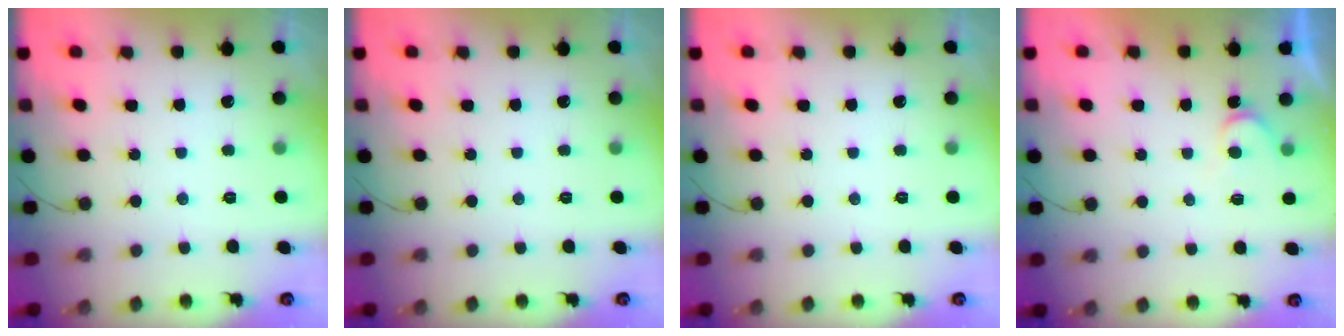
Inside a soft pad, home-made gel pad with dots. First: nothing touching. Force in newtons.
{"total": 0.0}
{"total": 0.0}
{"total": 4.5, "press": 4.5, "slide": 0.4}